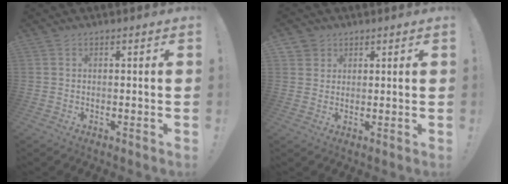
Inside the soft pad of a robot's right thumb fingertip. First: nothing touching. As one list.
[{"total": 3.1, "force": [1.7, 2.6, 0.2], "torque": [0.002, -0.009, 0.029]}]